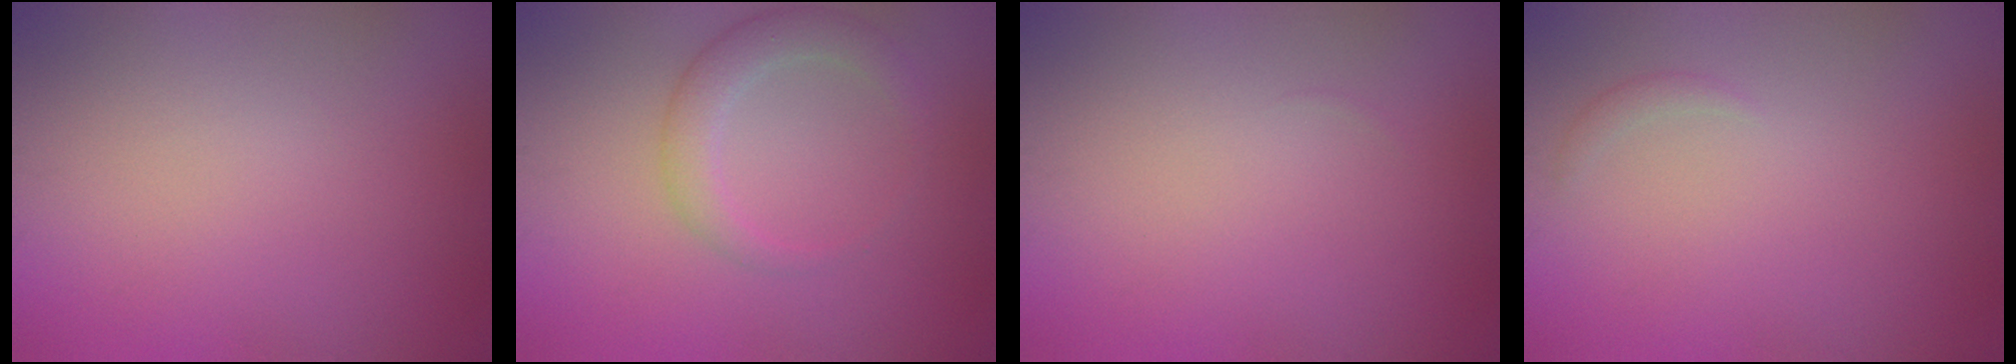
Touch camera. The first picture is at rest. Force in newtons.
{"total": 2.6, "press": 2.6, "slide": 0.2}
{"total": 0.0}
{"total": 0.6, "press": 0.6, "slide": 0.0}